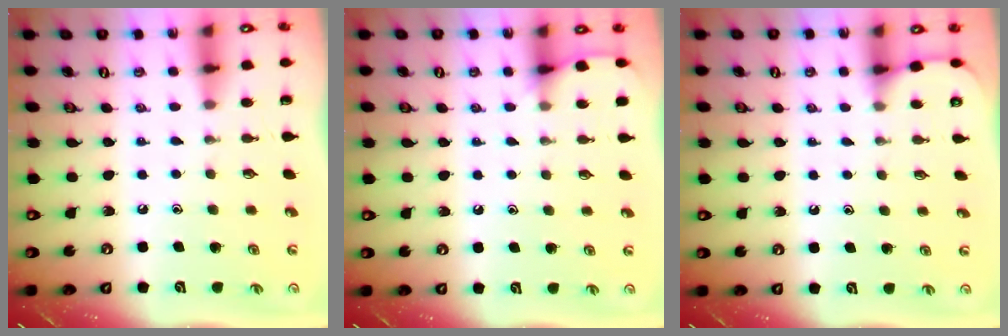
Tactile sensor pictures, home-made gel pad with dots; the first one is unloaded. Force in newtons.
{"total": 5.0, "press": 5.0, "slide": 0.7}
{"total": 3.4, "press": 3.4, "slide": 0.4}